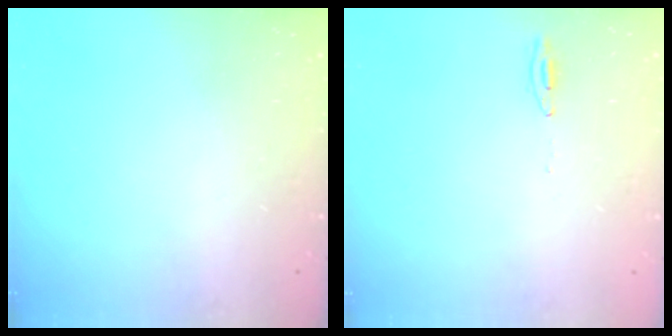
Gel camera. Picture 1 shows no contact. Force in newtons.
{"total": 4.3, "press": 4.1, "slide": 1.3}